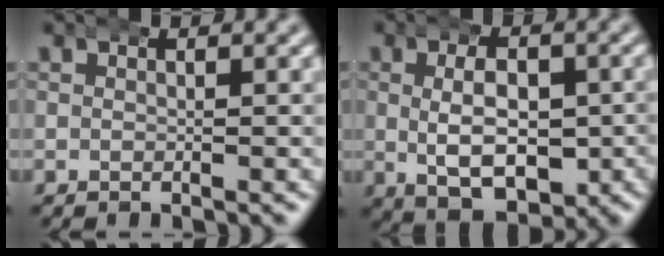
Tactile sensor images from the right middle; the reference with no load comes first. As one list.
[{"total": 8.4, "force": [-1.6, 5.0, 6.6], "torque": [-0.089, -0.009, -0.021]}]